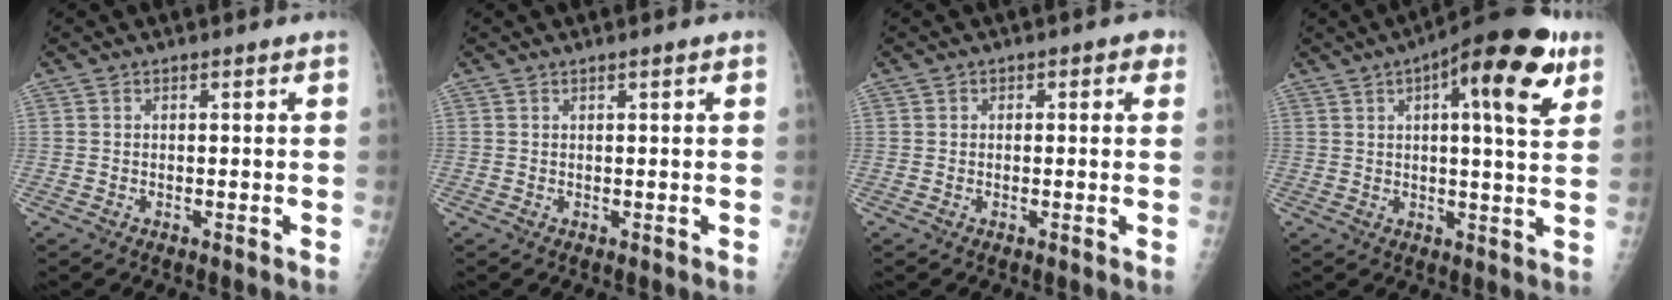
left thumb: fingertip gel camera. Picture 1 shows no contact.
{"total": 0.7, "force": [0.4, 0.1, 0.6], "torque": [-0.007, 0.001, 0.005]}
{"total": 2.2, "force": [0.6, 1.9, 1.0], "torque": [0.010, 0.003, 0.001]}
{"total": 16.7, "force": [7.4, 5.1, 14.1], "torque": [-0.176, -0.011, 0.095]}